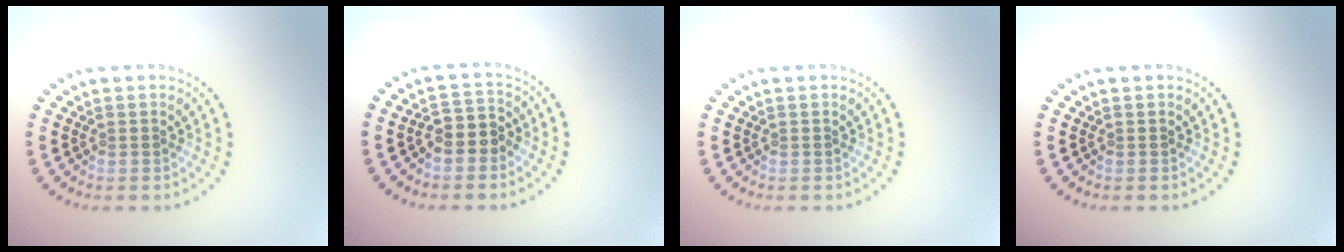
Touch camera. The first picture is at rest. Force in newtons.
{"total": 2.5, "press": 2.2, "slide": 1.1}
{"total": 0.0}
{"total": 0.0}